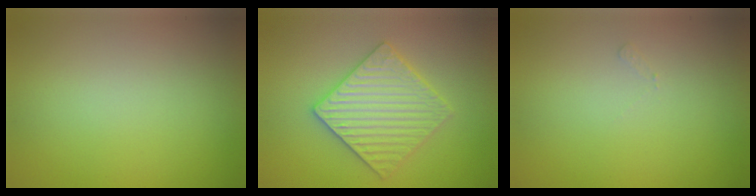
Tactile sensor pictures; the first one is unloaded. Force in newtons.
{"total": 4.3, "press": 4.1, "slide": 1.0}
{"total": 0.5, "press": 0.5, "slide": 0.2}